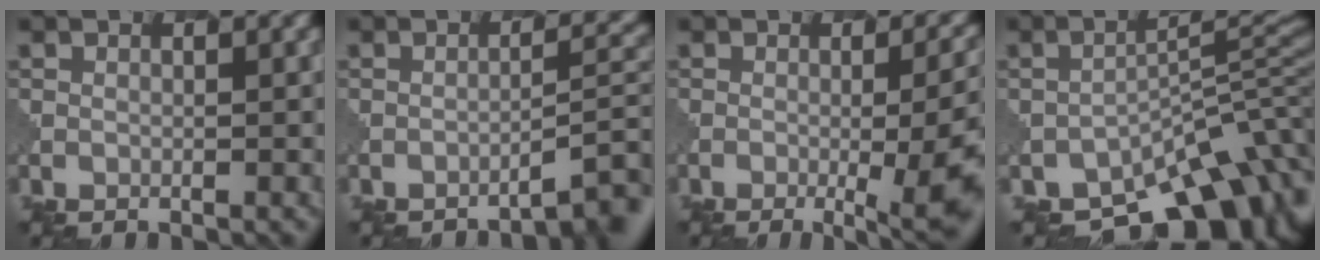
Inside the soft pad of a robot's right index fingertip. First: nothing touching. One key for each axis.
{"total": 3.8, "fx": -2.9, "fy": 0.4, "fz": 2.4, "tx": -0.021, "ty": 0.020, "tz": -0.050}
{"total": 10.9, "fx": -2.6, "fy": 4.2, "fz": 9.8, "tx": -0.091, "ty": 0.005, "tz": -0.032}
{"total": 10.4, "fx": -7.7, "fy": 4.4, "fz": 5.5, "tx": -0.062, "ty": -0.007, "tz": -0.125}